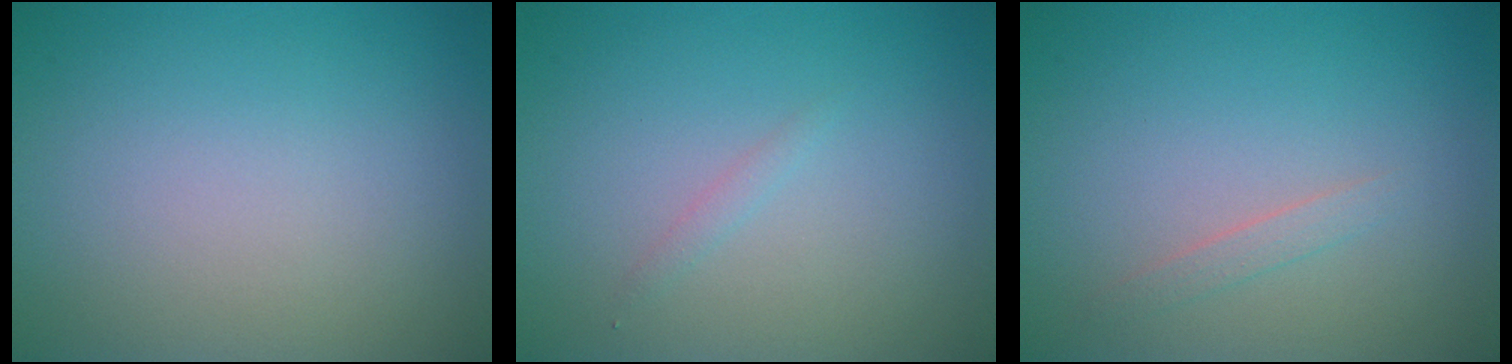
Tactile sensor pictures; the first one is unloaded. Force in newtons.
{"total": 0.7, "press": 0.7, "slide": 0.1}
{"total": 0.8, "press": 0.8, "slide": 0.1}